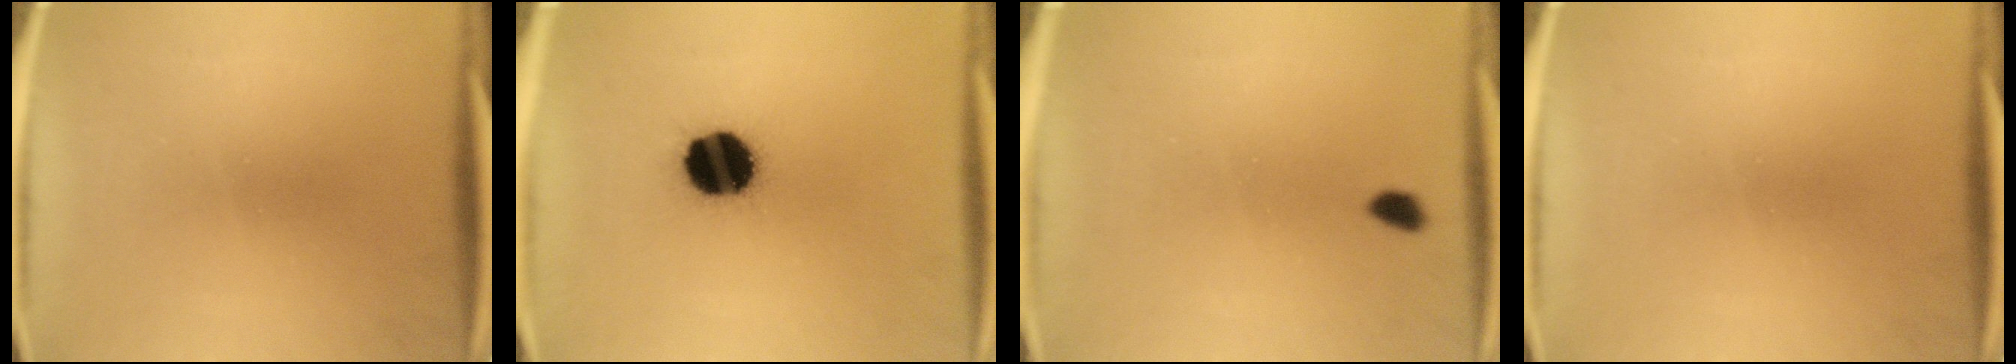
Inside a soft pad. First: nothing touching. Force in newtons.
{"total": 14.7}
{"total": 1.7}
{"total": 0.0}